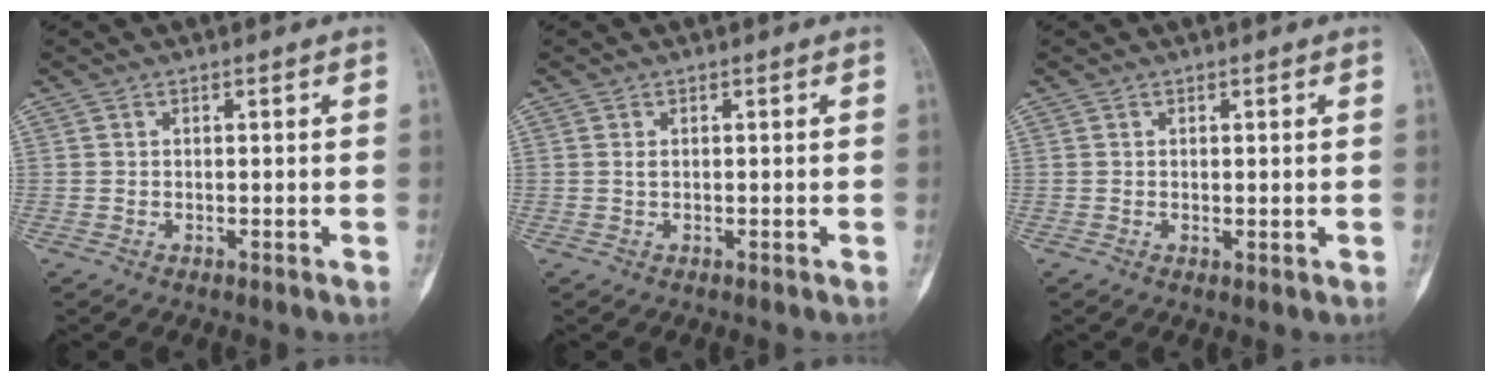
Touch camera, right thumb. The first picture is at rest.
{"total": 0.6, "force": [0.0, 0.3, 0.5], "torque": [-0.010, 0.000, -0.001]}
{"total": 0.8, "force": [0.2, 0.4, 0.6], "torque": [-0.004, -0.002, 0.005]}